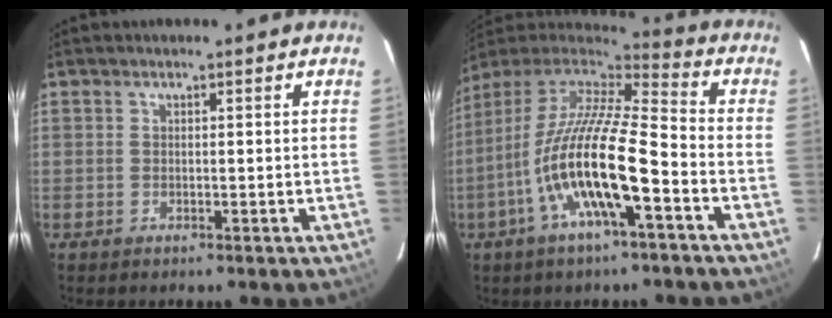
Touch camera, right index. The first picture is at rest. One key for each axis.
{"total": 18.5, "fx": -6.8, "fy": 3.5, "fz": 16.8, "tx": -0.304, "ty": -0.025, "tz": -0.136}